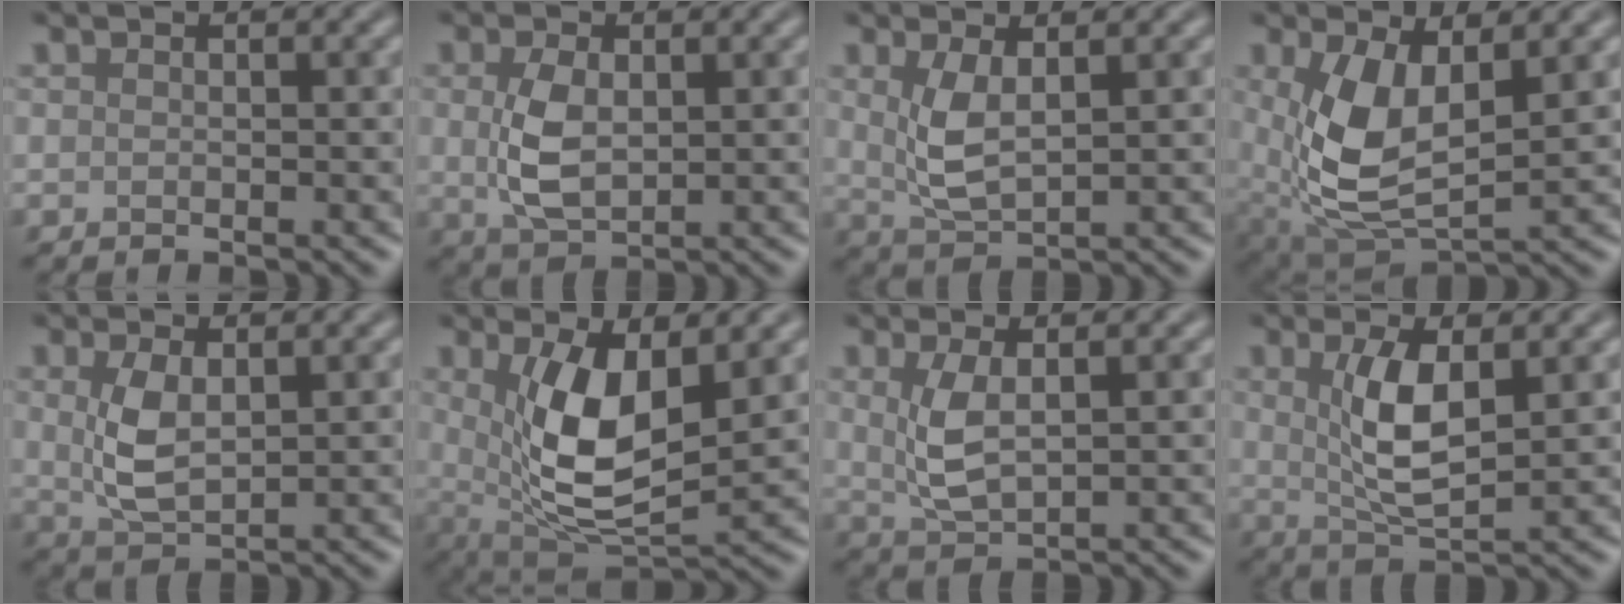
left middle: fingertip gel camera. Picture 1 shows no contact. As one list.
[{"total": 4.3, "force": [0.4, 2.5, 3.4], "torque": [-0.082, 0.000, 0.013]}, {"total": 3.4, "force": [1.0, 1.3, 2.9], "torque": [-0.068, -0.007, 0.026]}, {"total": 7.7, "force": [1.2, 3.8, 6.6], "torque": [-0.151, -0.012, 0.026]}, {"total": 3.7, "force": [0.8, 1.9, 3.0], "torque": [-0.072, -0.003, 0.021]}, {"total": 8.0, "force": [1.5, 3.4, 7.1], "torque": [-0.142, -0.018, 0.031]}, {"total": 3.3, "force": [0.8, 1.4, 2.9], "torque": [-0.070, -0.004, 0.021]}, {"total": 5.0, "force": [1.1, 1.7, 4.5], "torque": [-0.096, -0.004, 0.024]}]